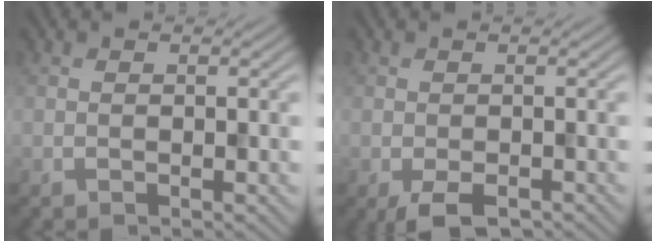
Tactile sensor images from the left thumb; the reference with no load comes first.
{"total": 3.9, "force": [-2.4, 1.9, 2.4], "torque": [-0.044, -0.008, -0.040]}